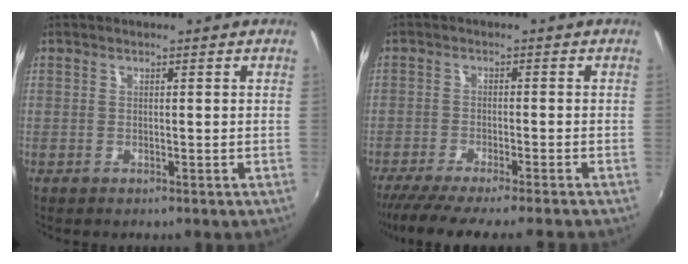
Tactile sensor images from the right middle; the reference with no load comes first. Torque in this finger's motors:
{"motor_torque": [1.09, -1.05, 0.18, 0.10]}